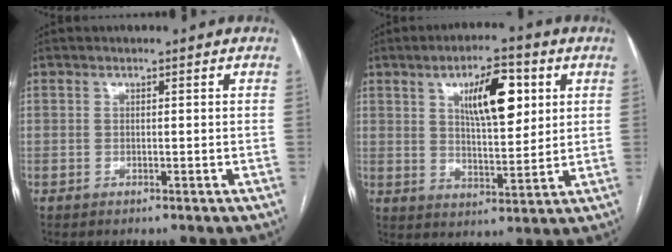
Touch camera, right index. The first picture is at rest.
{"total": 10.6, "force": [3.9, 3.4, 9.2], "torque": [-0.149, 0.008, 0.069]}